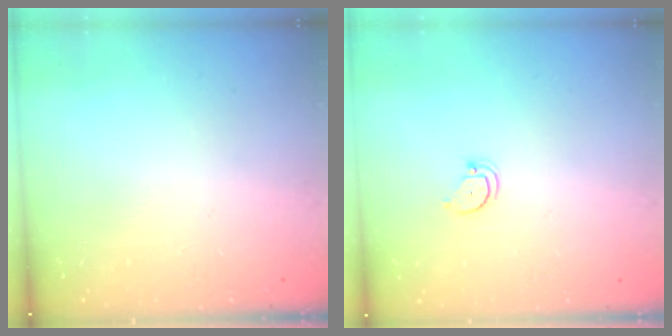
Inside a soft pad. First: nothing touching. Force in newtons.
{"total": 2.6, "press": 2.6, "slide": 0.0}